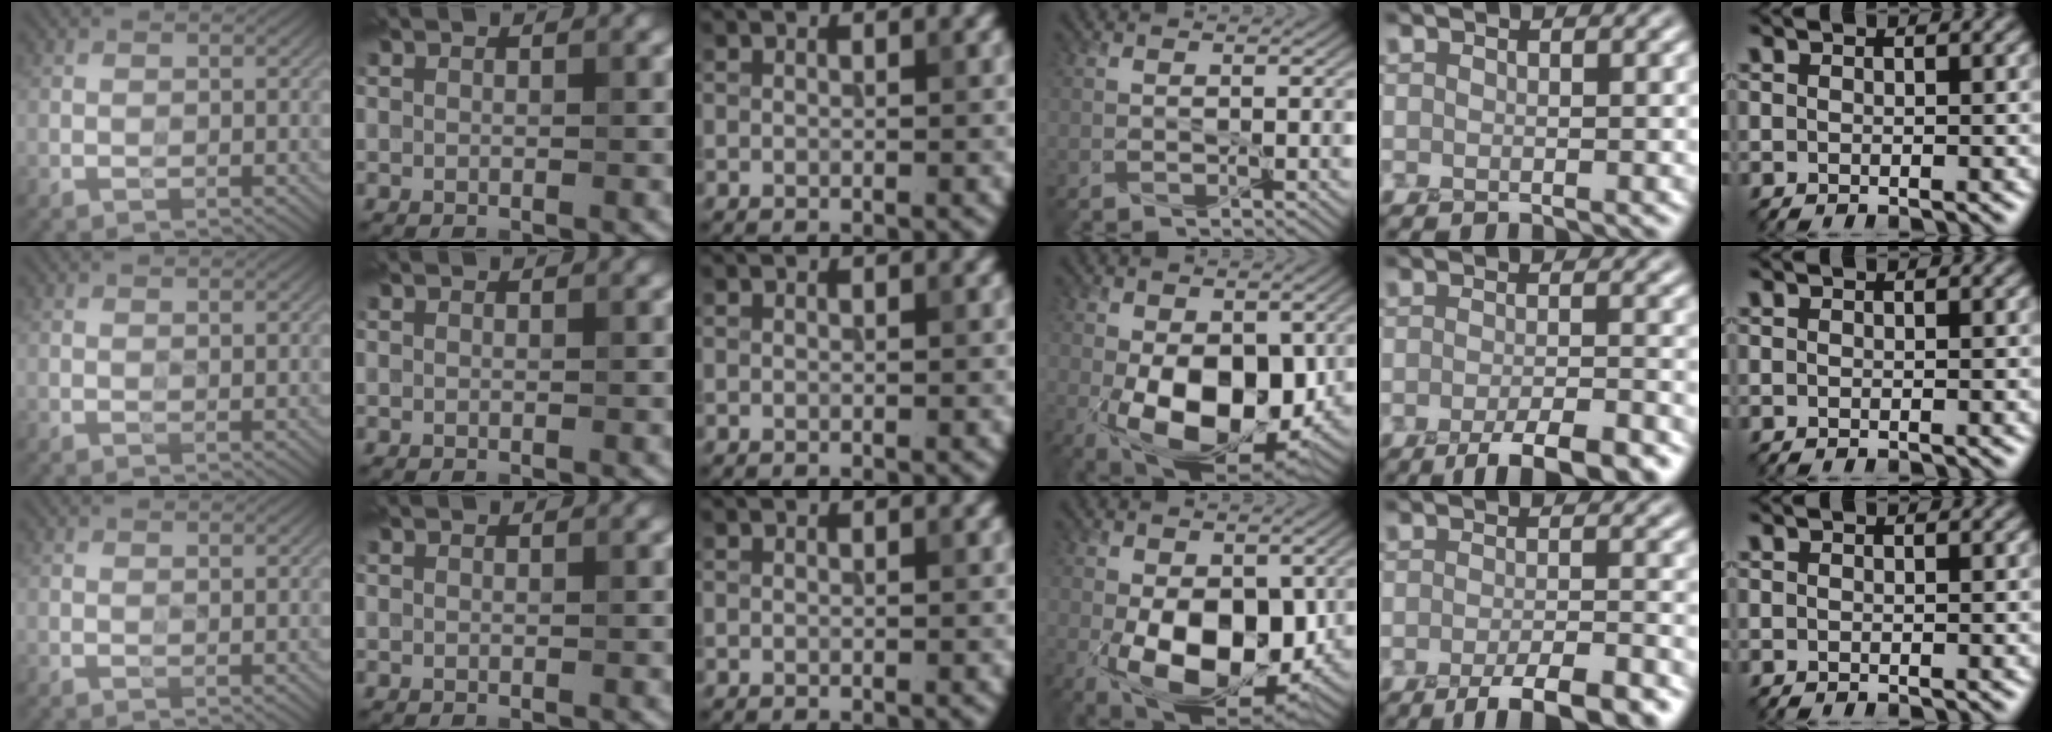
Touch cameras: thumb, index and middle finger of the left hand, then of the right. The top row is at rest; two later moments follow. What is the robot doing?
{"motion": "peel", "object": "velcro strap"}